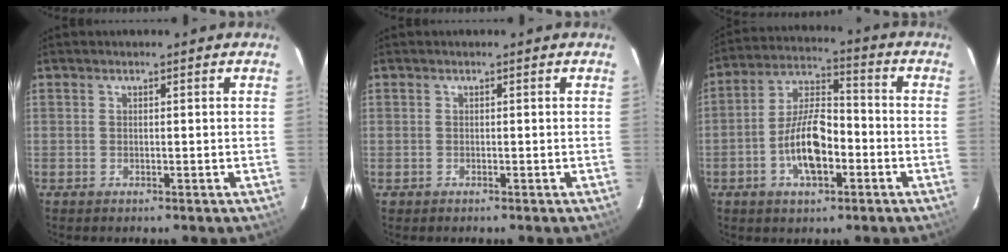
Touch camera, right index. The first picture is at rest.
{"total": 0.8, "force": [-0.3, 0.8, -0.1], "torque": [0.000, 0.003, -0.004]}
{"total": 11.5, "force": [-4.0, 5.0, 9.5], "torque": [-0.191, 0.013, -0.069]}